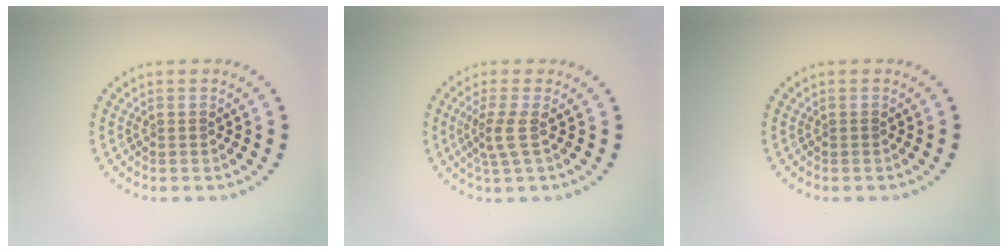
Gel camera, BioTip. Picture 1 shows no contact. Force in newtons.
{"total": 2.3, "press": 1.7, "slide": 1.5}
{"total": 0.0}